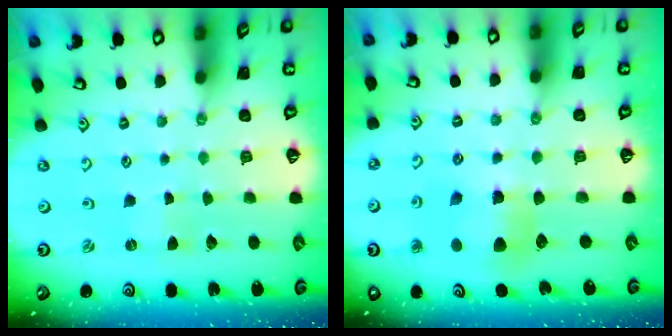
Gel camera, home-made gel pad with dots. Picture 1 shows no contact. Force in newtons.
{"total": 7.5, "press": 7.4, "slide": 1.1}